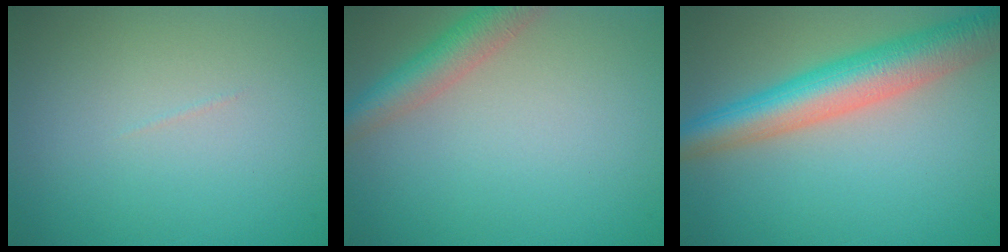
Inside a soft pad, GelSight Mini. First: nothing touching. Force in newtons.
{"total": 3.8, "press": 3.8, "slide": 0.2}
{"total": 7.7, "press": 7.7, "slide": 0.4}